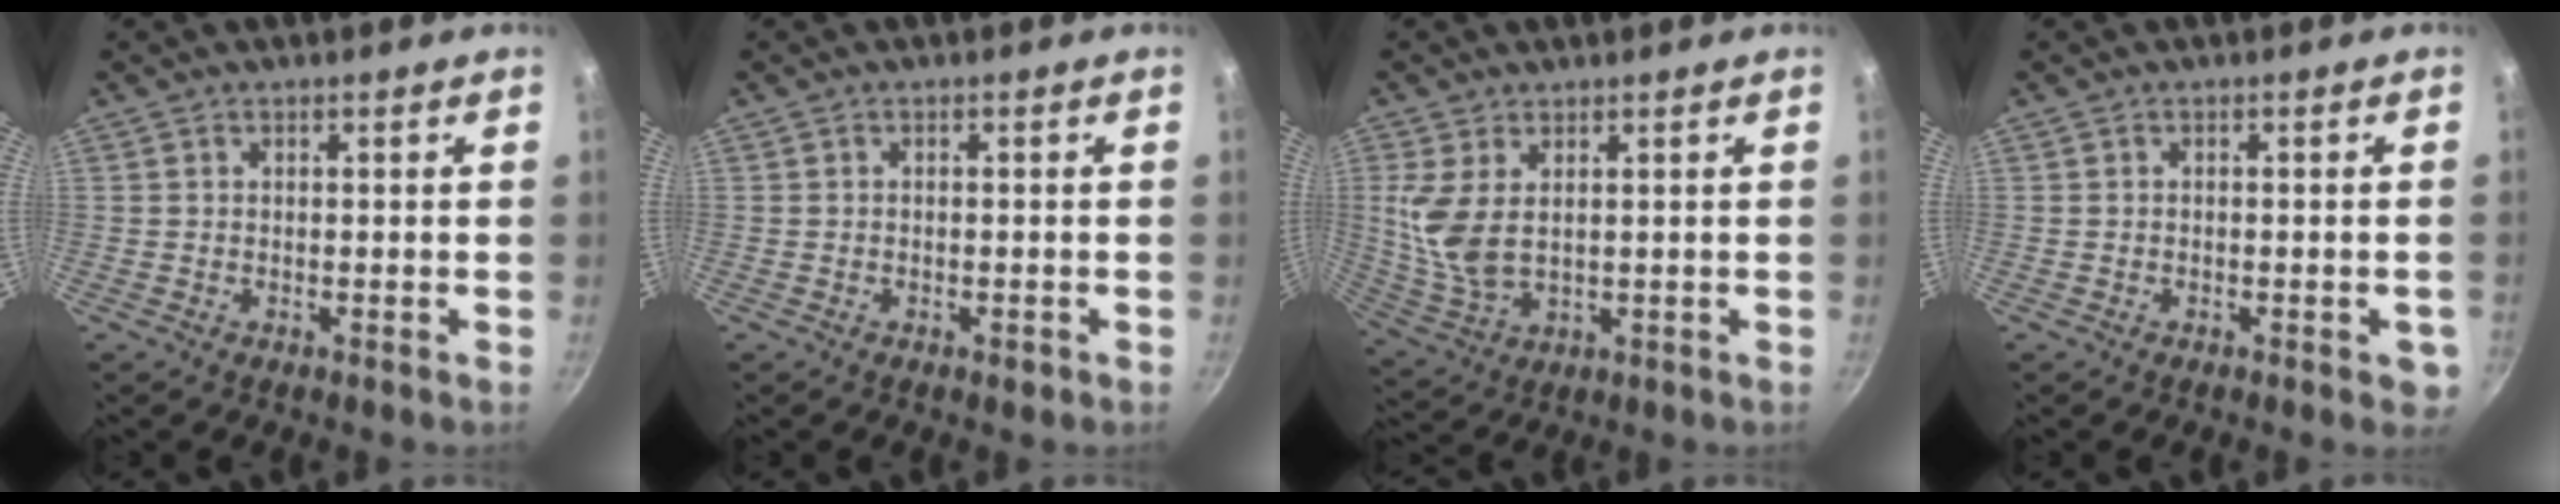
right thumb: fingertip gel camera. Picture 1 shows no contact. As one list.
[{"total": 1.2, "force": [-0.6, 0.6, 0.8], "torque": [-0.015, 0.003, -0.007]}, {"total": 8.4, "force": [2.1, 4.5, 6.8], "torque": [-0.146, -0.014, 0.057]}, {"total": 2.9, "force": [-1.1, 1.4, 2.3], "torque": [-0.019, 0.004, -0.013]}]